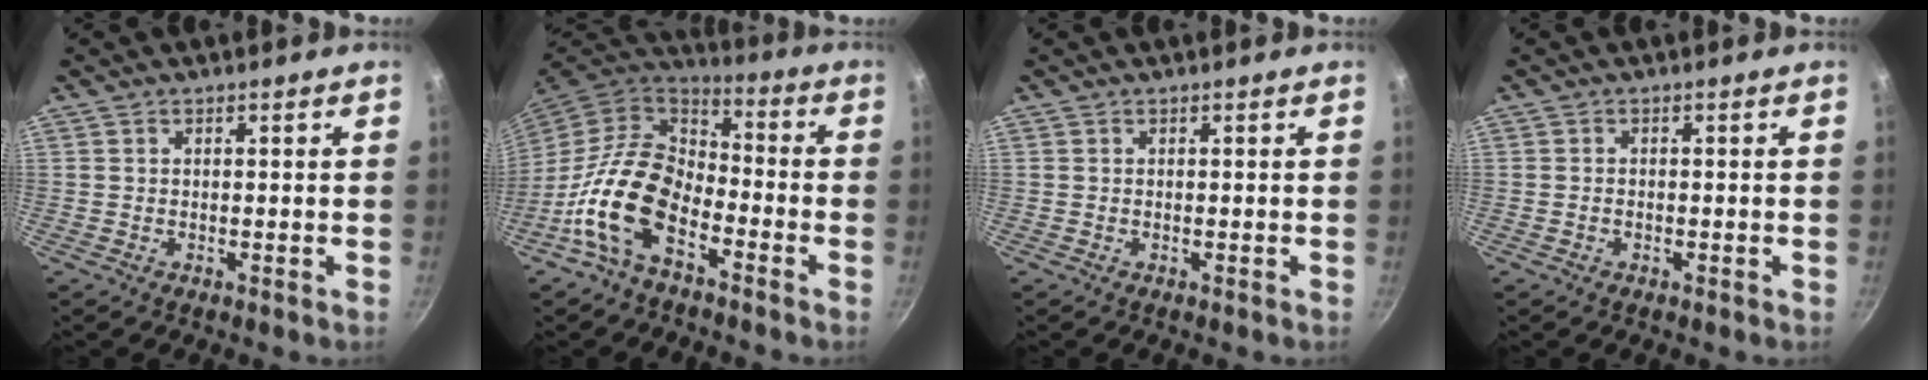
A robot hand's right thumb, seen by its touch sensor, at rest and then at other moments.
{"total": 16.1, "force": [-7.1, 9.3, 11.1], "torque": [-0.192, 0.052, -0.154]}
{"total": 0.0}
{"total": 0.7, "force": [-0.3, 0.6, 0.3], "torque": [-0.007, 0.002, -0.007]}